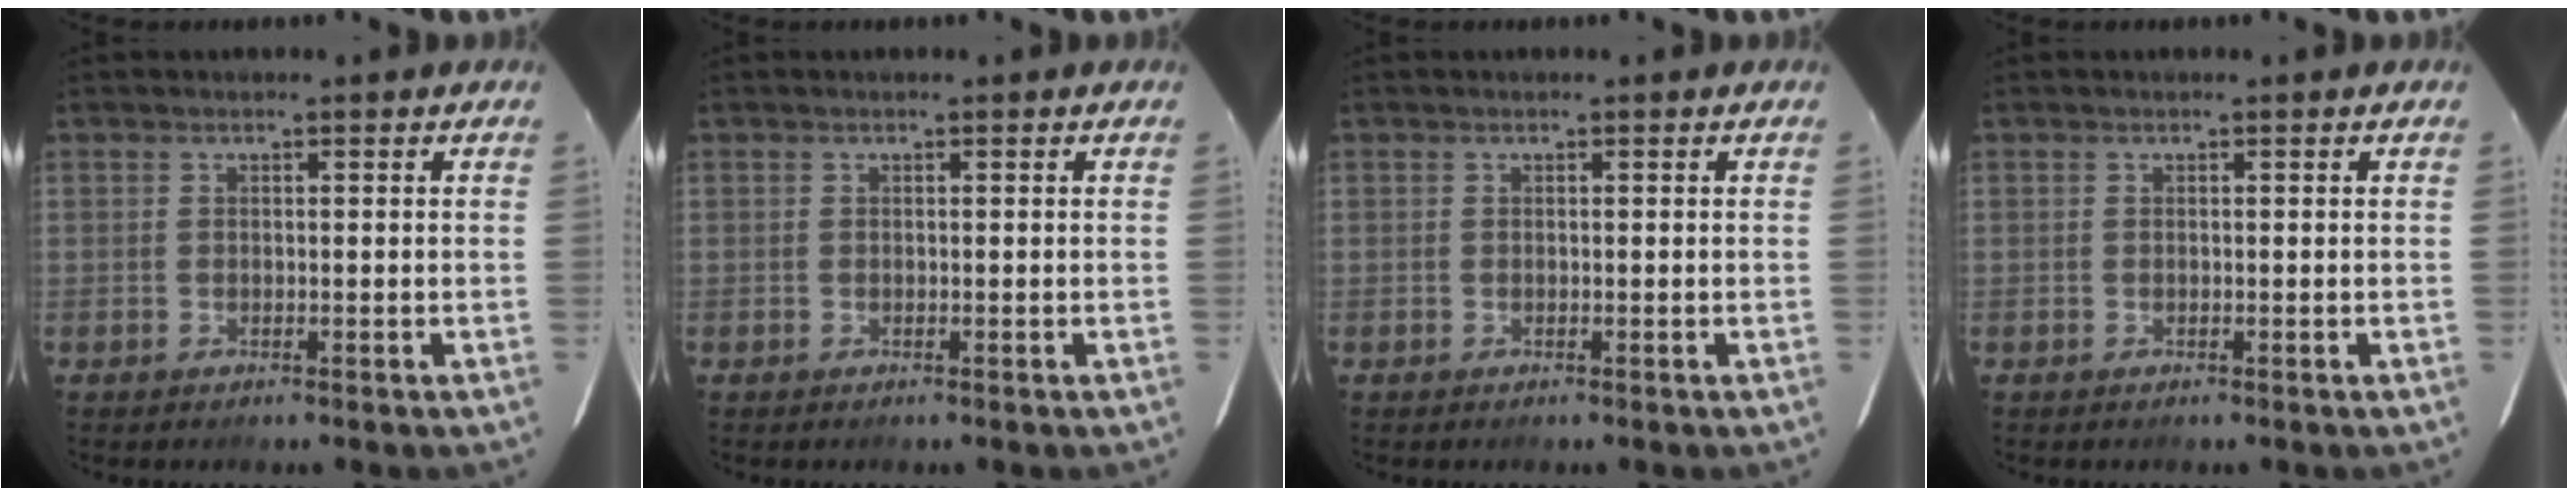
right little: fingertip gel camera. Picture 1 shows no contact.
{"total": 0.0}
{"total": 0.0}
{"total": 0.0}